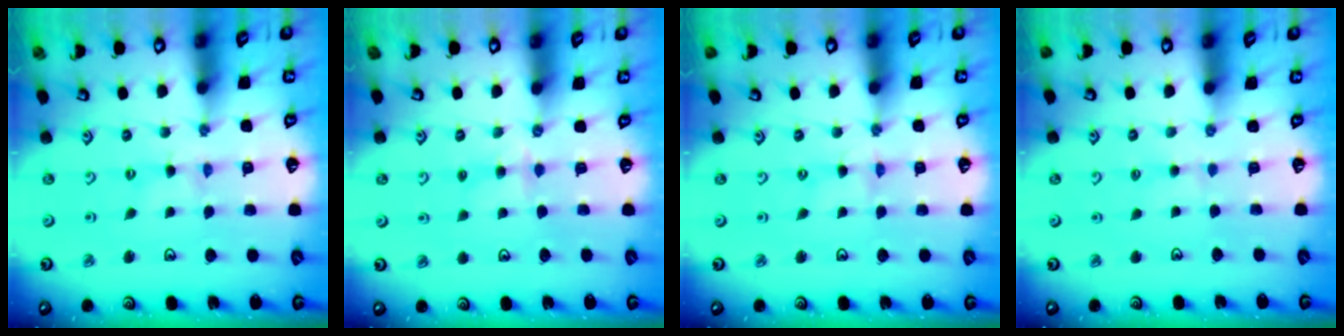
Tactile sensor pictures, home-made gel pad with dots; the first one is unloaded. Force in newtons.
{"total": 3.5, "press": 3.5, "slide": 0.4}
{"total": 0.0}
{"total": 2.1, "press": 2.0, "slide": 0.4}